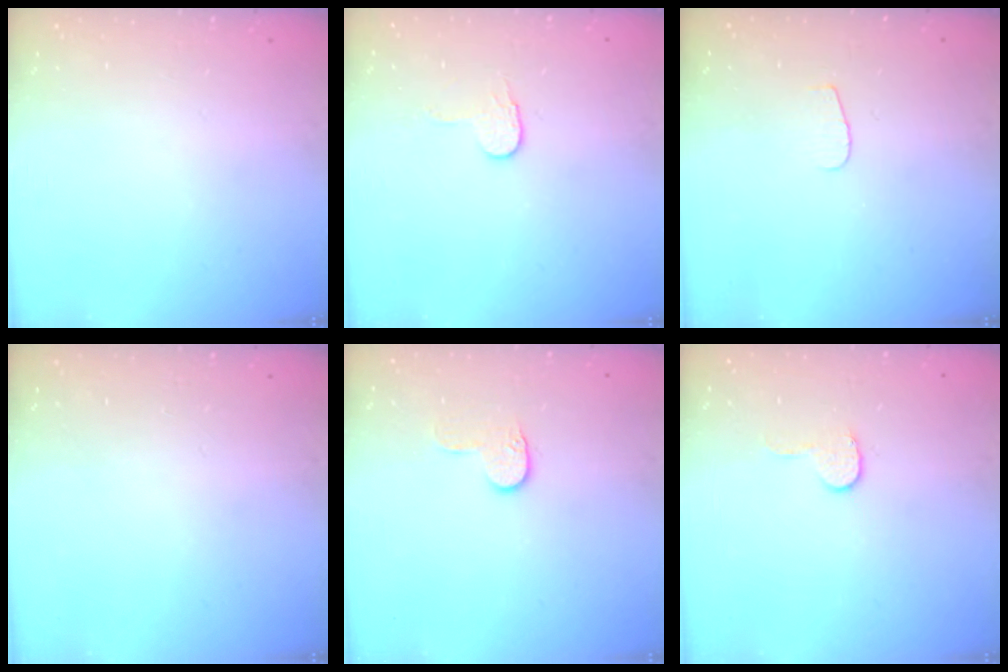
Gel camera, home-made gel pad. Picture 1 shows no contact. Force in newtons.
{"total": 3.8, "press": 3.8, "slide": 0.3}
{"total": 3.4, "press": 3.4, "slide": 0.4}
{"total": 0.0}
{"total": 4.6, "press": 4.6, "slide": 0.3}
{"total": 5.6, "press": 5.6, "slide": 0.5}